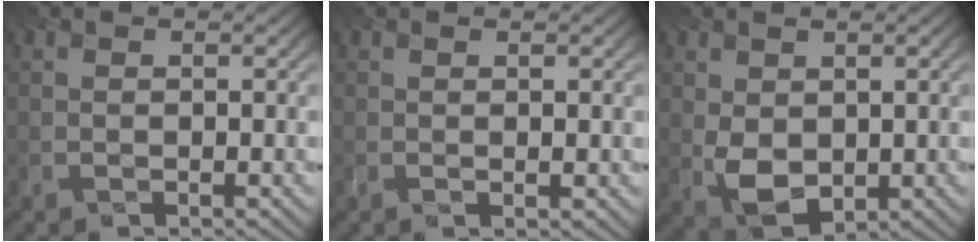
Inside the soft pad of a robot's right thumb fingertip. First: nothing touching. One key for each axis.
{"total": 0.9, "fx": 0.4, "fy": 0.0, "fz": 0.7, "tx": -0.010, "ty": -0.001, "tz": 0.006}
{"total": 4.7, "fx": -0.2, "fy": 3.4, "fz": 3.3, "tx": -0.083, "ty": -0.012, "tz": -0.005}